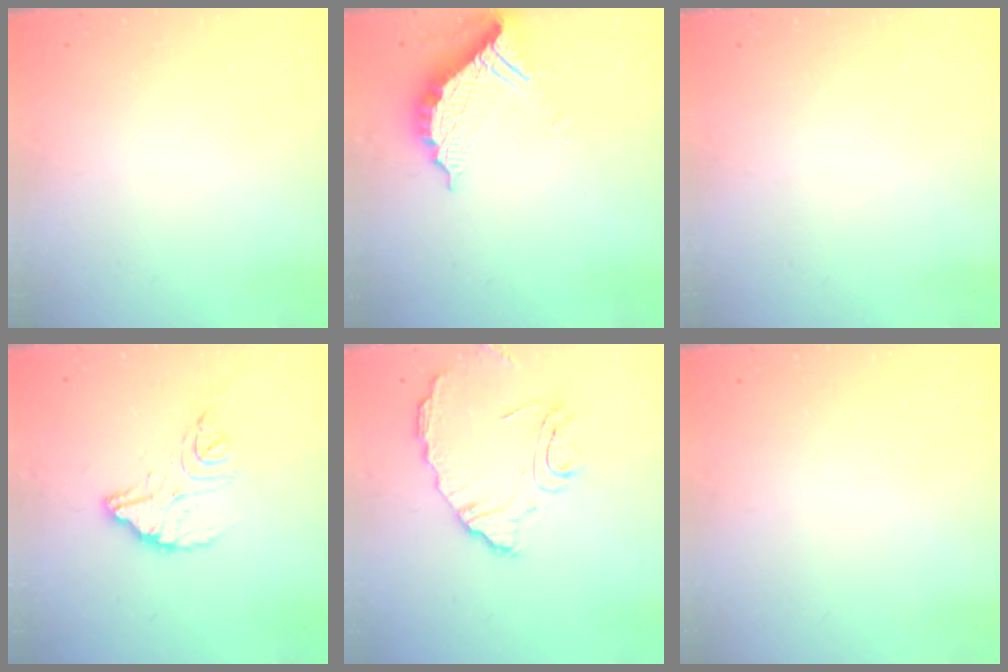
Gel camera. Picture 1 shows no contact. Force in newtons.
{"total": 11.0, "press": 11.0, "slide": 0.9}
{"total": 0.0}
{"total": 13.0, "press": 12.9, "slide": 1.2}
{"total": 11.6, "press": 11.5, "slide": 0.8}
{"total": 0.0}